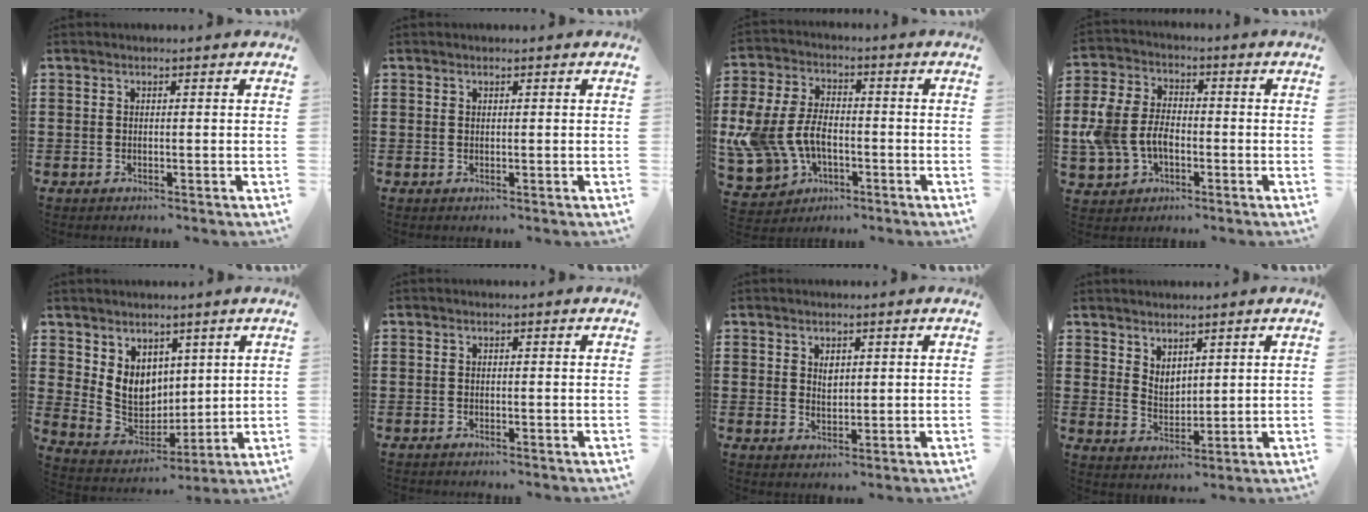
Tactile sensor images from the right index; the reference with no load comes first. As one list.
[{"total": 0.0}, {"total": 9.4, "force": [-2.3, 6.7, 6.2], "torque": [-0.180, 0.004, -0.049]}, {"total": 7.6, "force": [-1.7, 5.4, 5.0], "torque": [-0.143, 0.001, -0.043]}, {"total": 7.3, "force": [3.4, 6.0, 2.6], "torque": [-0.068, -0.010, 0.070]}, {"total": 0.6, "force": [-0.6, -0.1, 0.0], "torque": [-0.001, -0.002, -0.012]}, {"total": 1.7, "force": [0.8, 1.1, 1.1], "torque": [-0.014, 0.002, 0.013]}, {"total": 2.9, "force": [2.6, 1.3, 0.6], "torque": [-0.018, 0.000, 0.048]}]